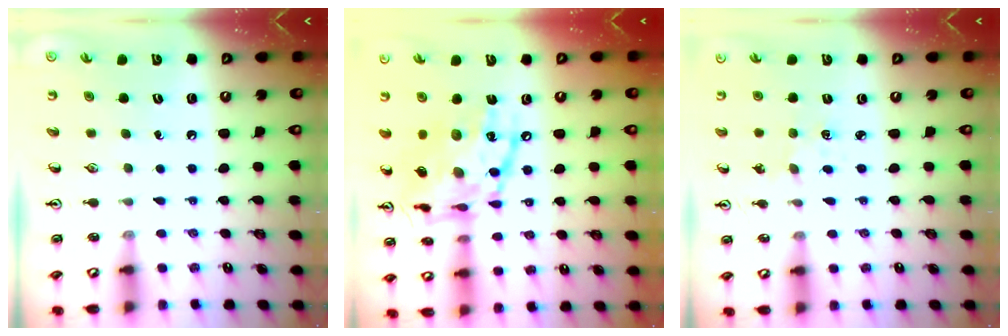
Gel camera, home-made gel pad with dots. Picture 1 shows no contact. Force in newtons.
{"total": 19.7, "press": 19.6, "slide": 1.6}
{"total": 3.0, "press": 3.0, "slide": 0.4}